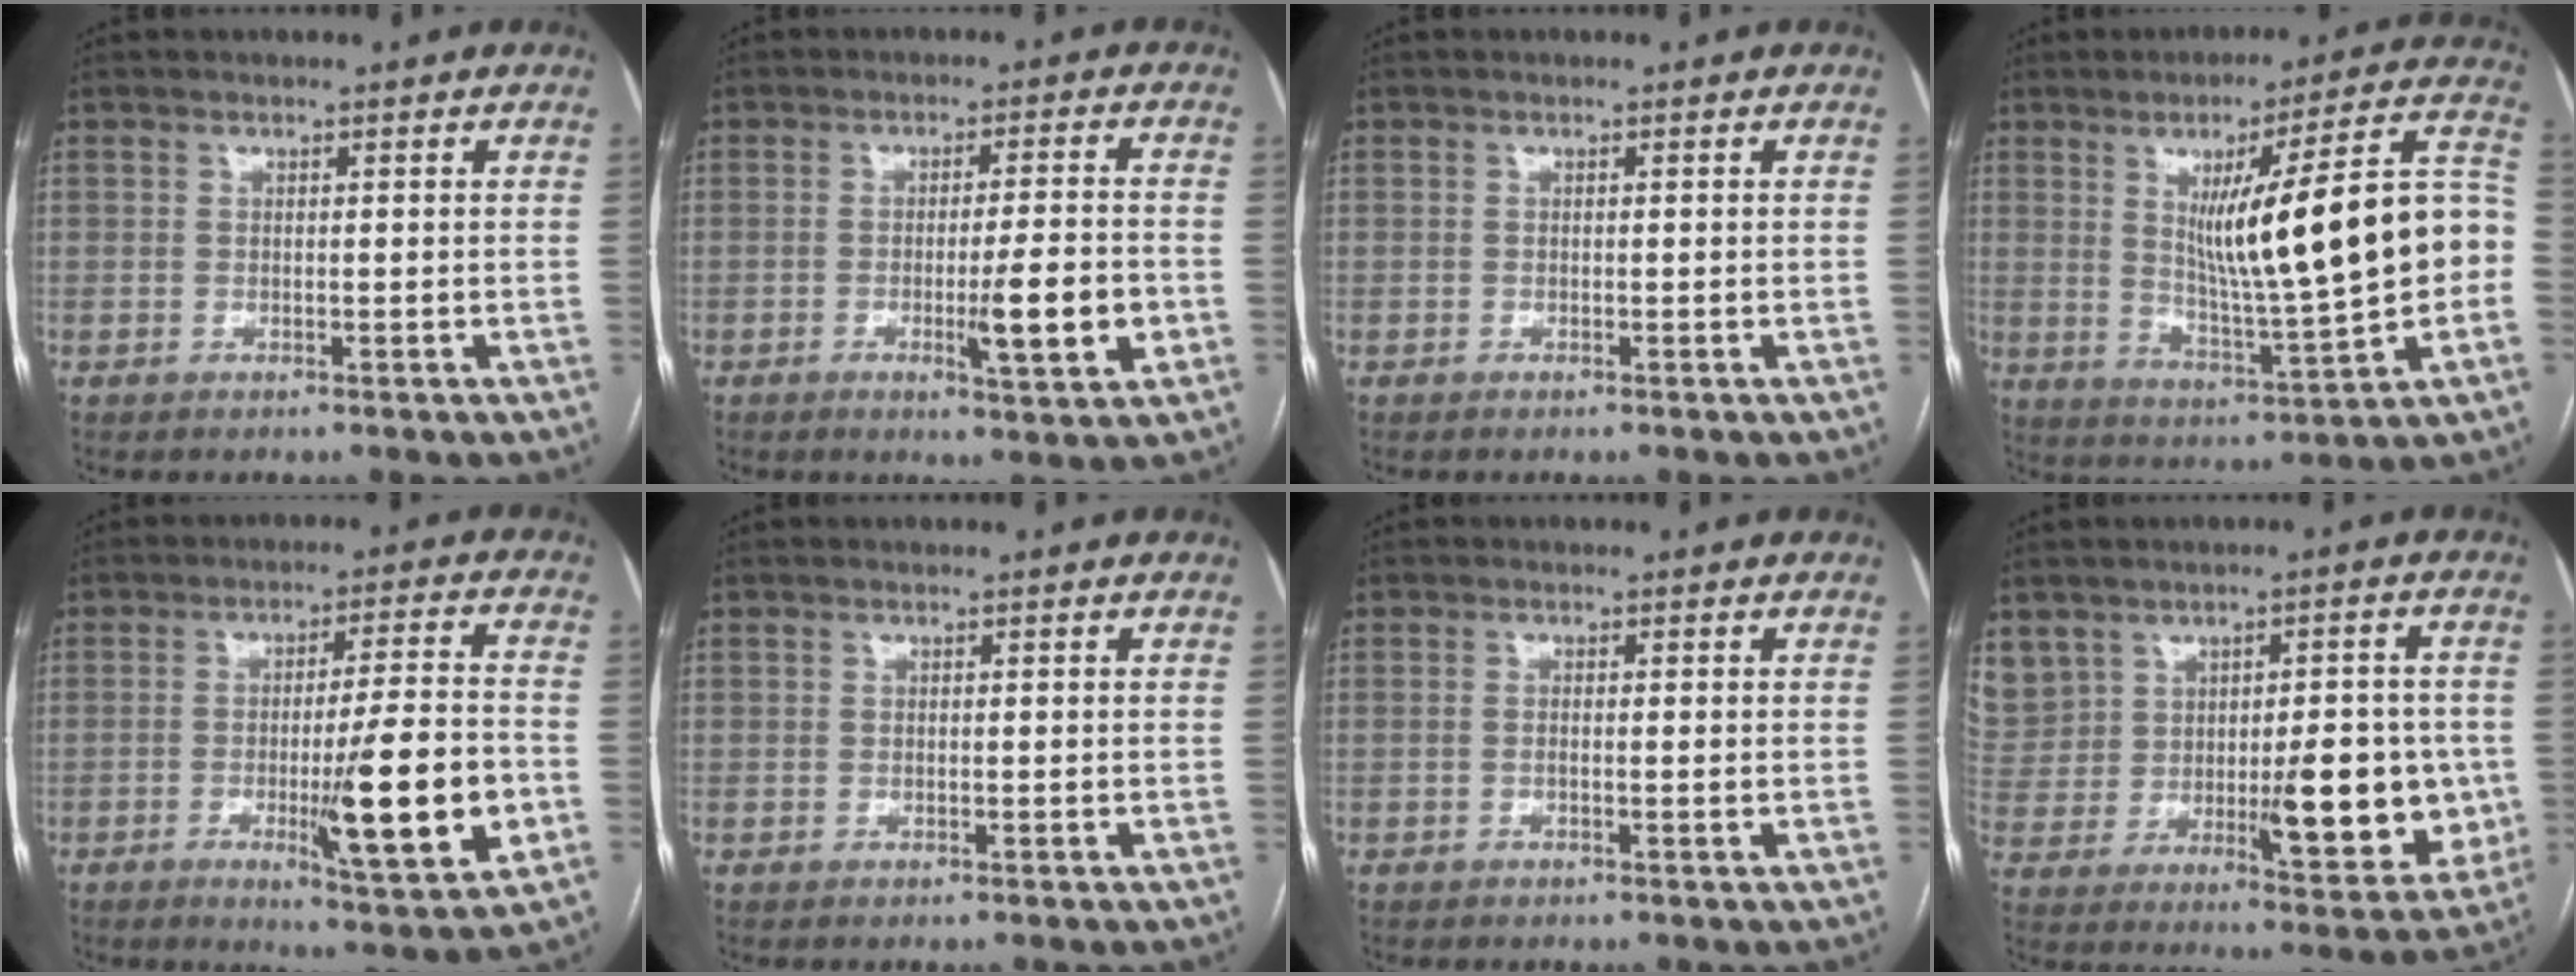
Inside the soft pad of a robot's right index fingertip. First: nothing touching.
{"total": 8.2, "force": [-2.2, 0.4, 7.9], "torque": [-0.117, -0.010, -0.029]}
{"total": 0.0}
{"total": 20.1, "force": [0.9, 1.8, 20.0], "torque": [-0.291, 0.022, 0.020]}
{"total": 14.4, "force": [-3.7, 0.6, 13.9], "torque": [-0.211, -0.018, -0.052]}
{"total": 0.0}
{"total": 0.7, "force": [0.0, 0.1, 0.7], "torque": [-0.015, 0.002, 0.002]}
{"total": 19.2, "force": [2.9, 12.0, 14.7], "torque": [-0.254, 0.023, 0.085]}